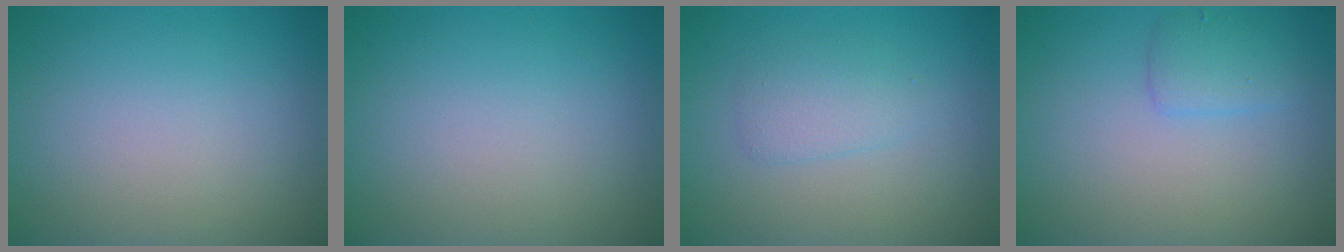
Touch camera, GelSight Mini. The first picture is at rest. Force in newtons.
{"total": 0.0}
{"total": 1.9, "press": 1.9, "slide": 0.0}
{"total": 1.8, "press": 1.8, "slide": 0.2}